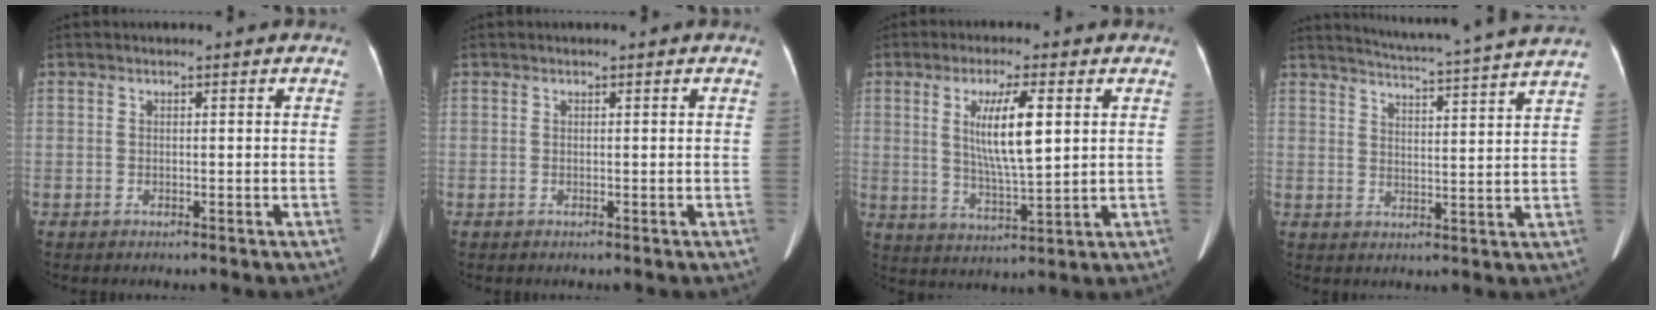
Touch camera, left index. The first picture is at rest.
{"total": 0.0}
{"total": 8.4, "force": [2.0, 0.8, 8.2], "torque": [-0.150, -0.013, 0.042]}
{"total": 15.4, "force": [14.1, -2.1, 5.6], "torque": [-0.099, -0.046, 0.179]}